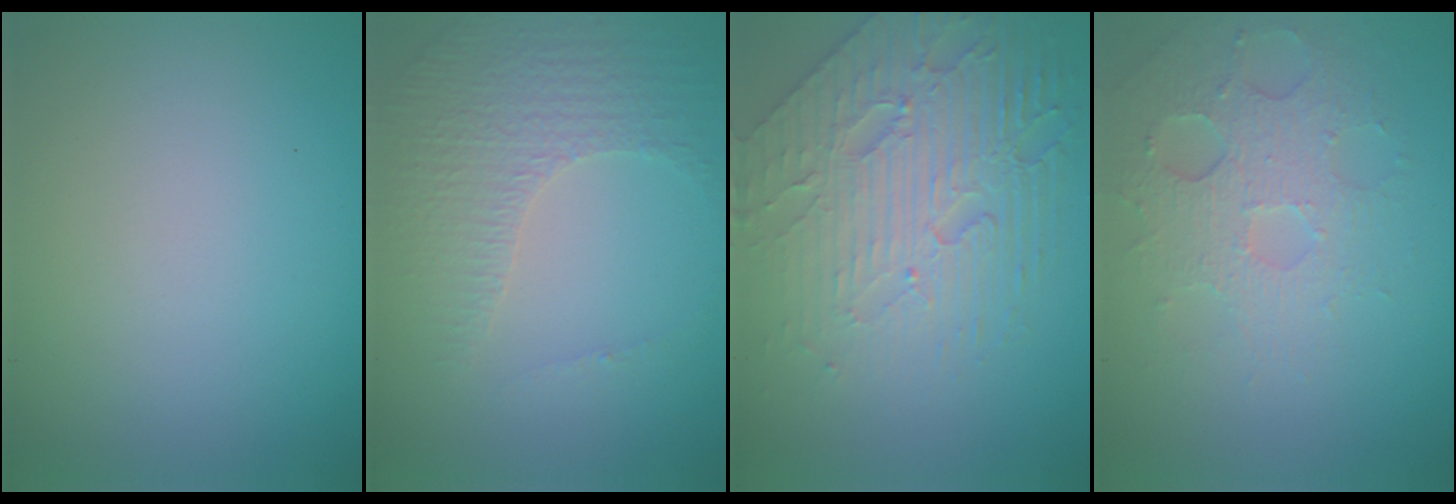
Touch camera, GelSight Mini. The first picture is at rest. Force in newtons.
{"total": 4.3, "press": 3.0, "slide": 3.1}
{"total": 6.7, "press": 5.3, "slide": 4.1}
{"total": 3.6, "press": 3.3, "slide": 1.5}